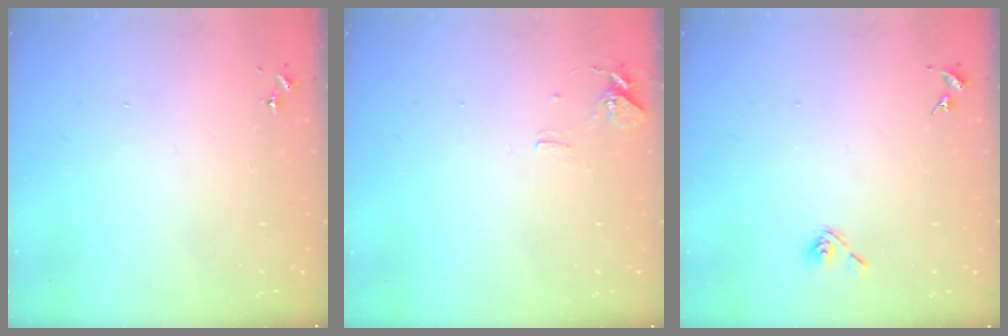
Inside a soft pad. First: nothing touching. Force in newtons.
{"total": 7.4, "press": 7.4, "slide": 0.6}
{"total": 5.3, "press": 4.9, "slide": 2.0}